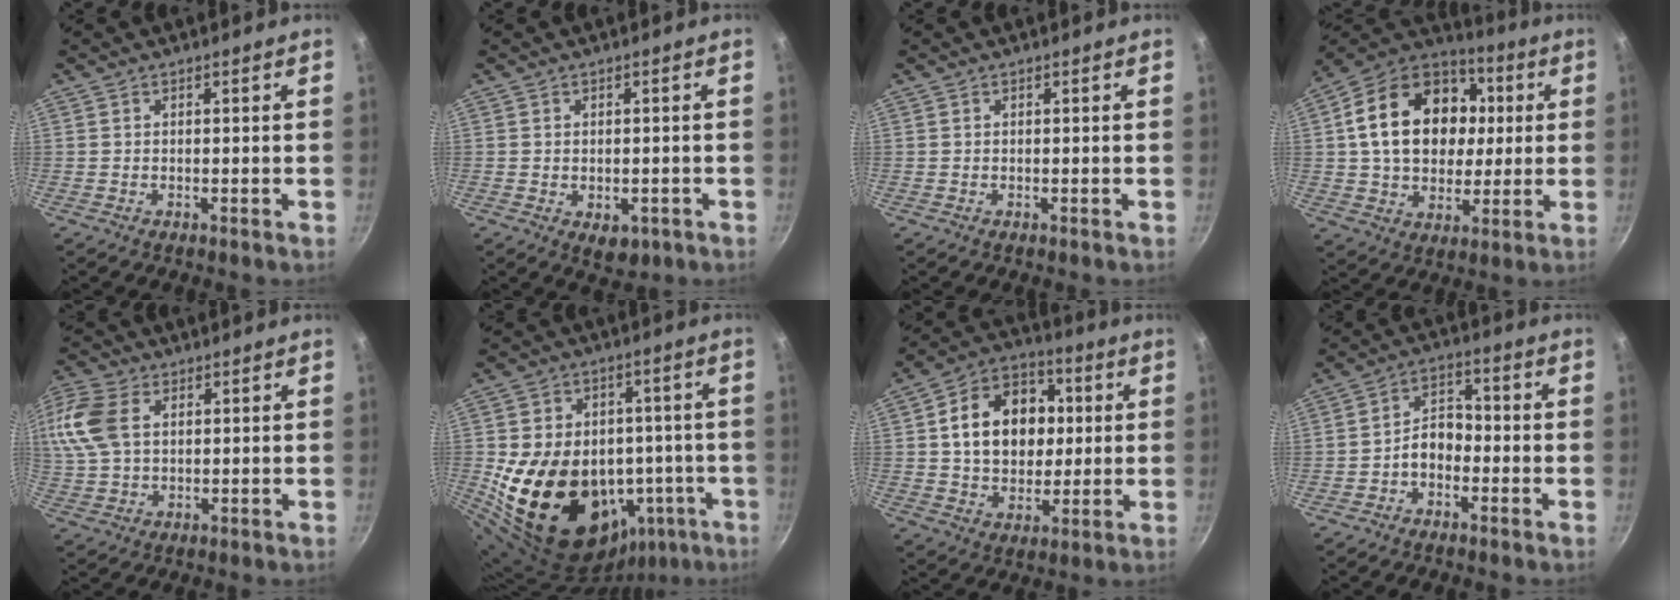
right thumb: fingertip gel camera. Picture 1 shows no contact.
{"total": 4.2, "force": [-1.5, 2.7, 2.8], "torque": [-0.027, 0.002, -0.013]}
{"total": 0.0}
{"total": 22.8, "force": [3.4, 17.0, 14.8], "torque": [-0.230, 0.025, 0.054]}
{"total": 15.0, "force": [3.8, 10.4, 10.2], "torque": [-0.238, 0.020, 0.070]}
{"total": 23.6, "force": [-4.9, 18.0, 14.5], "torque": [-0.201, 0.036, -0.053]}
{"total": 16.9, "force": [2.4, 12.8, 10.7], "torque": [-0.138, 0.020, 0.031]}
{"total": 5.7, "force": [-2.3, 3.9, 3.6], "torque": [-0.040, 0.037, -0.047]}